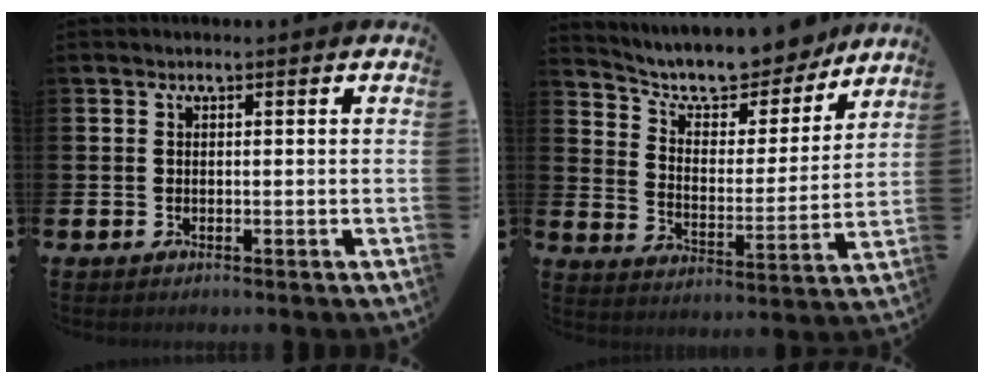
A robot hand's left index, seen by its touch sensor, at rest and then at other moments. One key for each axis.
{"total": 10.0, "fx": 9.2, "fy": 3.0, "fz": 2.7, "tx": -0.075, "ty": -0.069, "tz": 0.156}